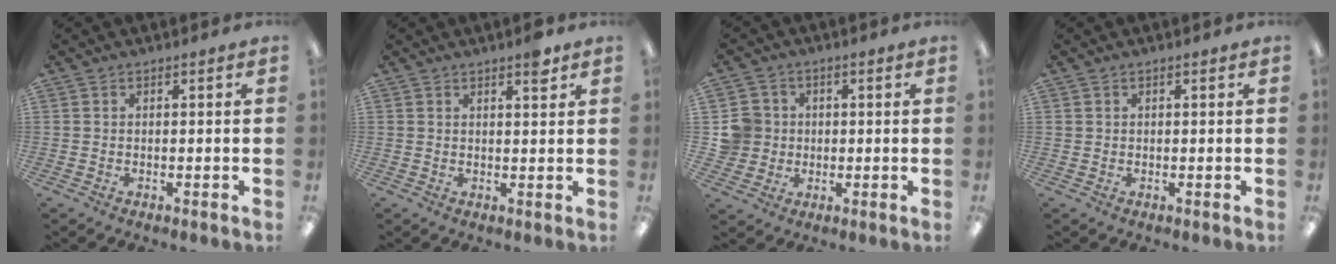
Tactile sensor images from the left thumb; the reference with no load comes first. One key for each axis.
{"total": 3.6, "fx": 2.6, "fy": 0.9, "fz": 2.3, "tx": -0.027, "ty": -0.012, "tz": 0.040}
{"total": 7.1, "fx": 0.6, "fy": 7.0, "fz": 1.3, "tx": -0.036, "ty": 0.011, "tz": 0.017}
{"total": 0.7, "fx": 0.3, "fy": 0.6, "fz": 0.0, "tx": 0.000, "ty": 0.004, "tz": 0.005}